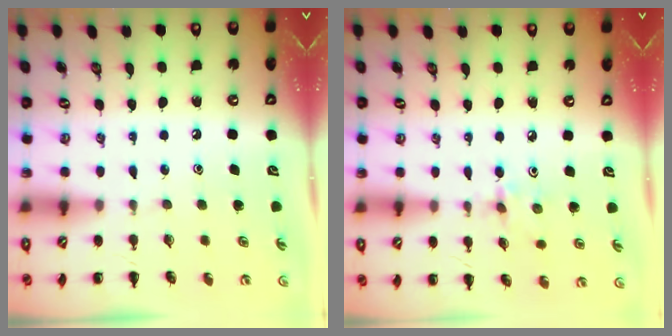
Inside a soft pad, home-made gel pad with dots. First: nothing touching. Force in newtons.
{"total": 2.7, "press": 2.5, "slide": 0.8}